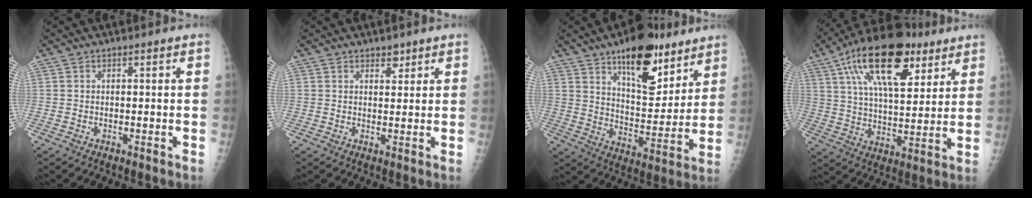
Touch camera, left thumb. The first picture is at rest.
{"total": 2.2, "force": [1.6, 1.2, 0.9], "torque": [0.002, -0.010, 0.022]}
{"total": 17.9, "force": [11.3, 7.8, 11.5], "torque": [-0.117, -0.072, 0.178]}
{"total": 22.0, "force": [11.2, 10.1, 16.1], "torque": [-0.251, -0.022, 0.186]}